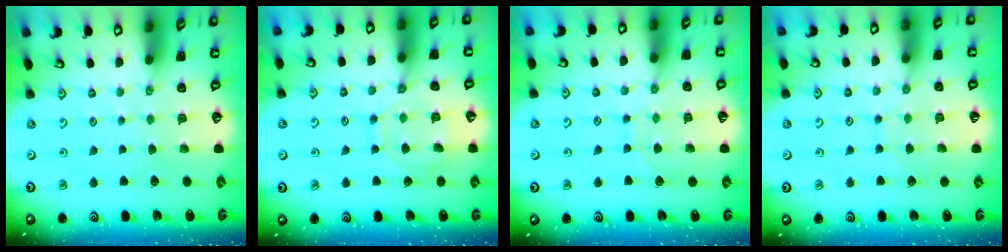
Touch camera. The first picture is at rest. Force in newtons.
{"total": 10.5, "press": 10.4, "slide": 1.0}
{"total": 6.7, "press": 6.7, "slide": 0.4}
{"total": 6.3, "press": 6.3, "slide": 0.6}